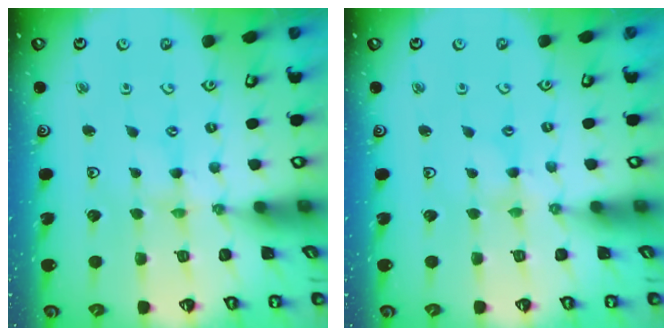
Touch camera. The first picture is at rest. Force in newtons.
{"total": 0.0}